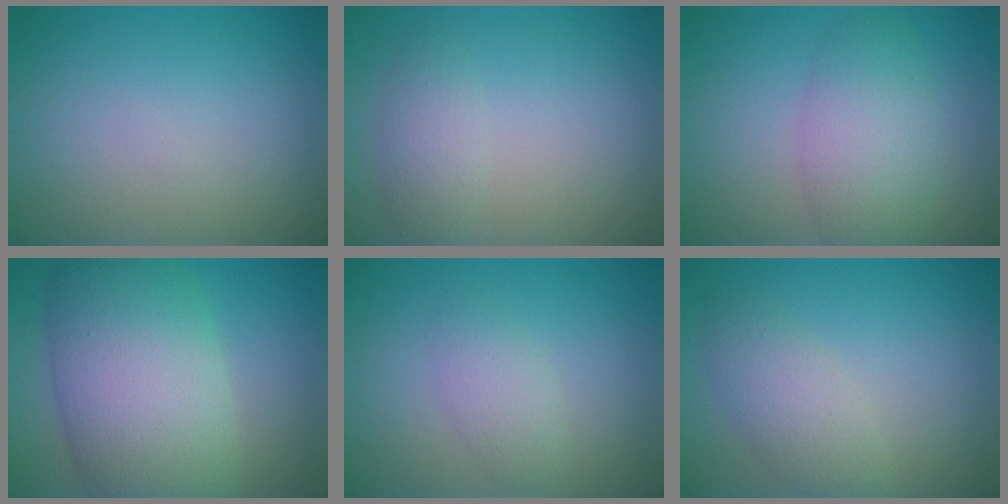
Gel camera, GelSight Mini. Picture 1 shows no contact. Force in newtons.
{"total": 2.0, "press": 2.0, "slide": 0.1}
{"total": 4.7, "press": 4.7, "slide": 0.1}
{"total": 11.8, "press": 11.8, "slide": 0.5}
{"total": 2.0, "press": 2.0, "slide": 0.1}
{"total": 3.1, "press": 3.1, "slide": 0.1}